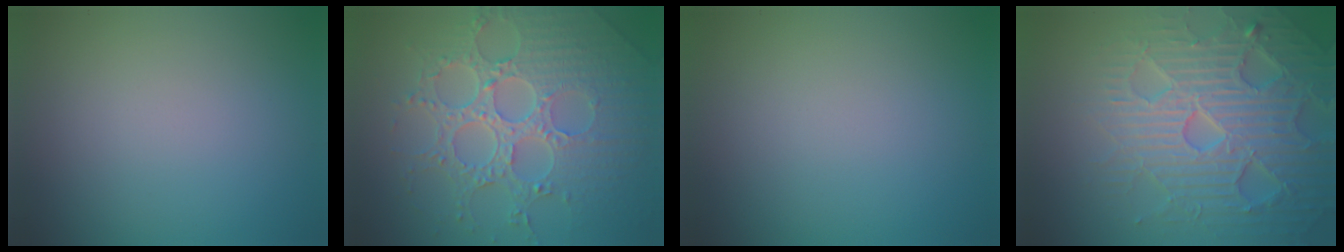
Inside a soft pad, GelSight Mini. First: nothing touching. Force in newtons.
{"total": 8.3, "press": 6.2, "slide": 5.5}
{"total": 0.0}
{"total": 7.2, "press": 7.0, "slide": 1.4}